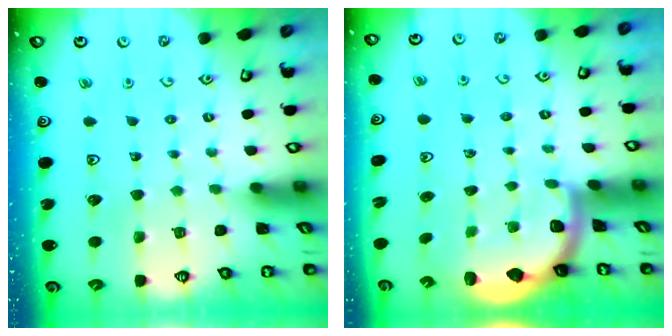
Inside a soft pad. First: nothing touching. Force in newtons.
{"total": 2.0, "press": 2.0, "slide": 0.5}